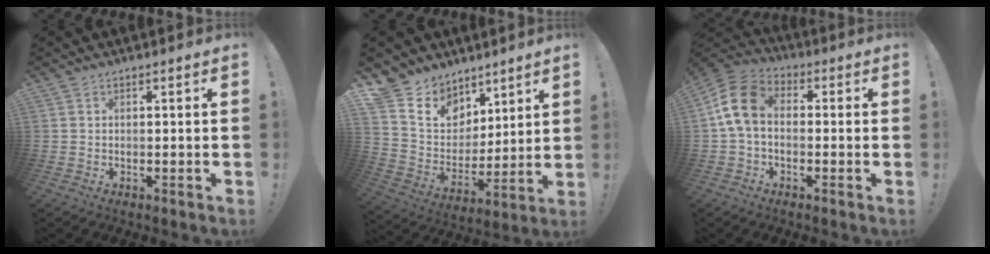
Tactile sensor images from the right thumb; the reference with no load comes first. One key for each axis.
{"total": 11.0, "fx": 7.2, "fy": 8.1, "fz": 1.7, "tx": -0.045, "ty": -0.059, "tz": 0.146}
{"total": 11.3, "fx": 0.5, "fy": 7.7, "fz": 8.3, "tx": -0.158, "ty": 0.026, "tz": 0.014}